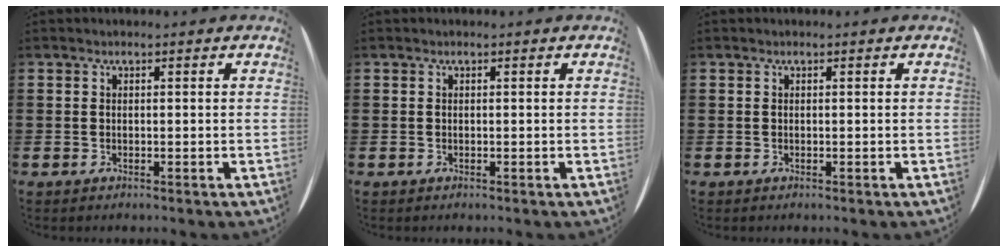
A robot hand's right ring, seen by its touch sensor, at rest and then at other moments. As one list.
[{"total": 0.0}, {"total": 0.0}]